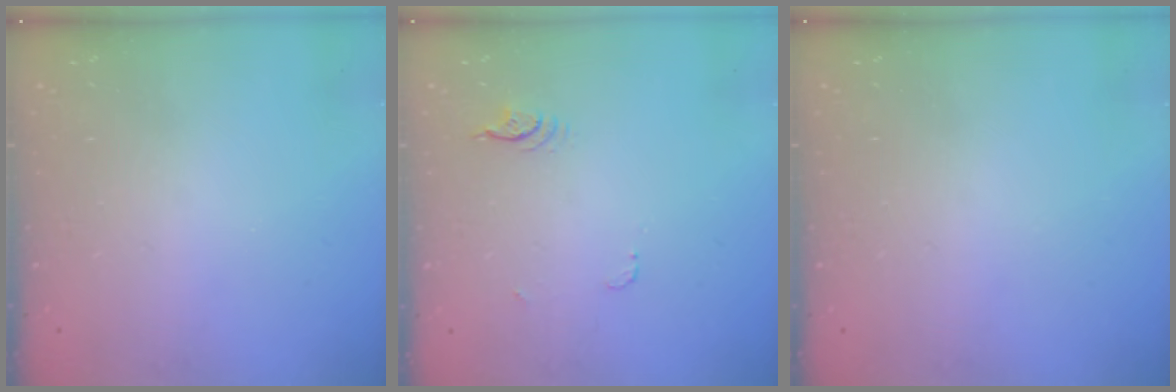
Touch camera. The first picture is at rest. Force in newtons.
{"total": 3.9, "press": 3.6, "slide": 1.7}
{"total": 0.0}